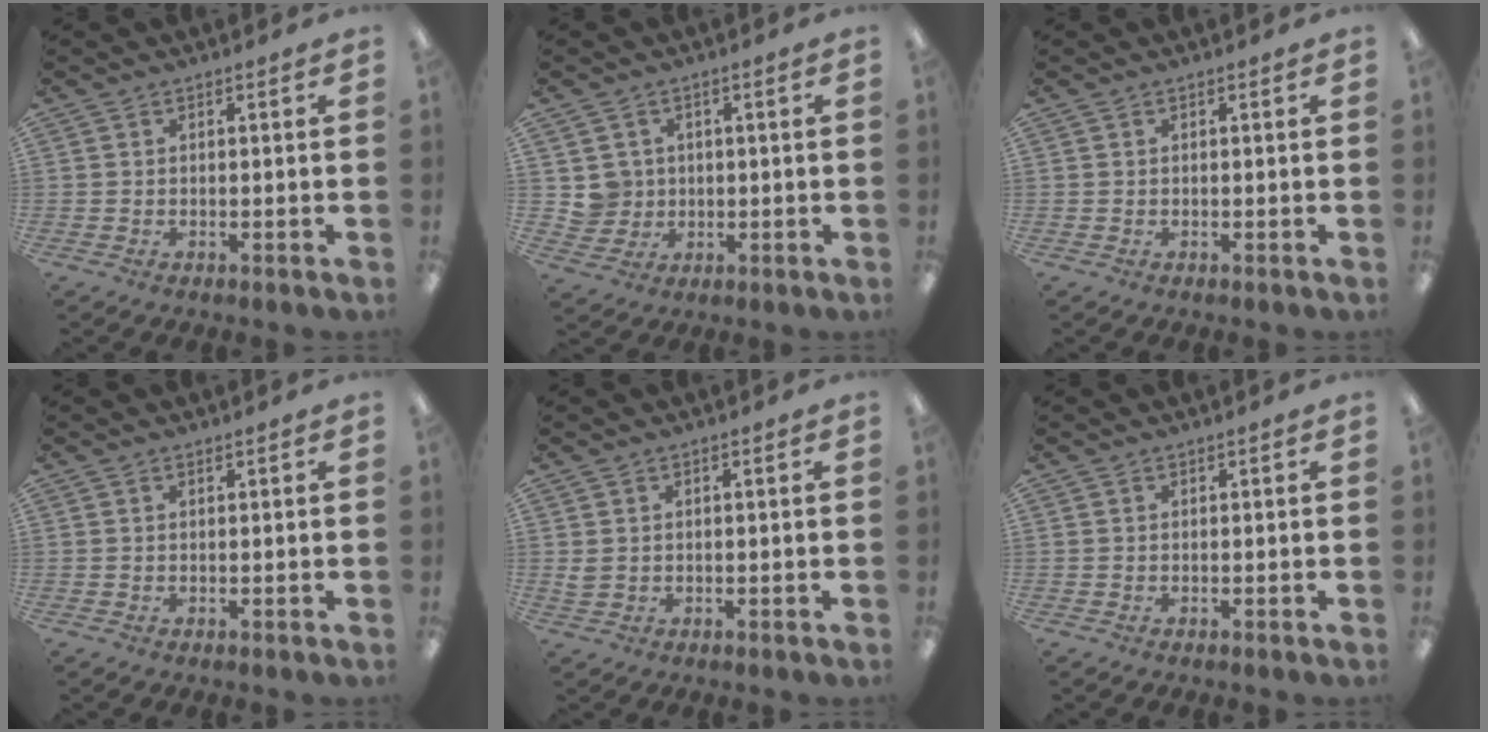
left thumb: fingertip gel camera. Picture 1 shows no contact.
{"total": 4.7, "force": [1.1, 4.5, -0.1], "torque": [0.001, 0.002, 0.022]}
{"total": 0.0}
{"total": 0.0}
{"total": 1.3, "force": [0.2, 1.0, 0.7], "torque": [-0.015, 0.003, 0.002]}
{"total": 0.0}